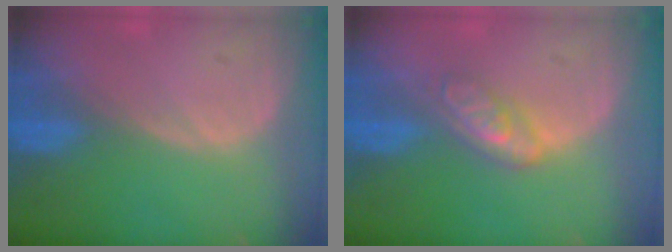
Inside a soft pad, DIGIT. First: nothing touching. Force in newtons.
{"total": 4.4, "press": 4.0, "slide": 2.0}